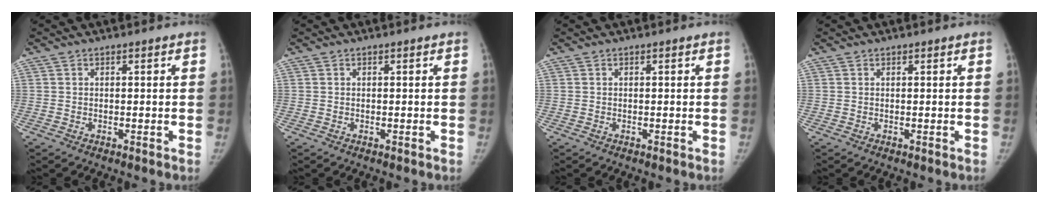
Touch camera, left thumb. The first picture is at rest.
{"total": 0.0}
{"total": 0.0}
{"total": 0.0}